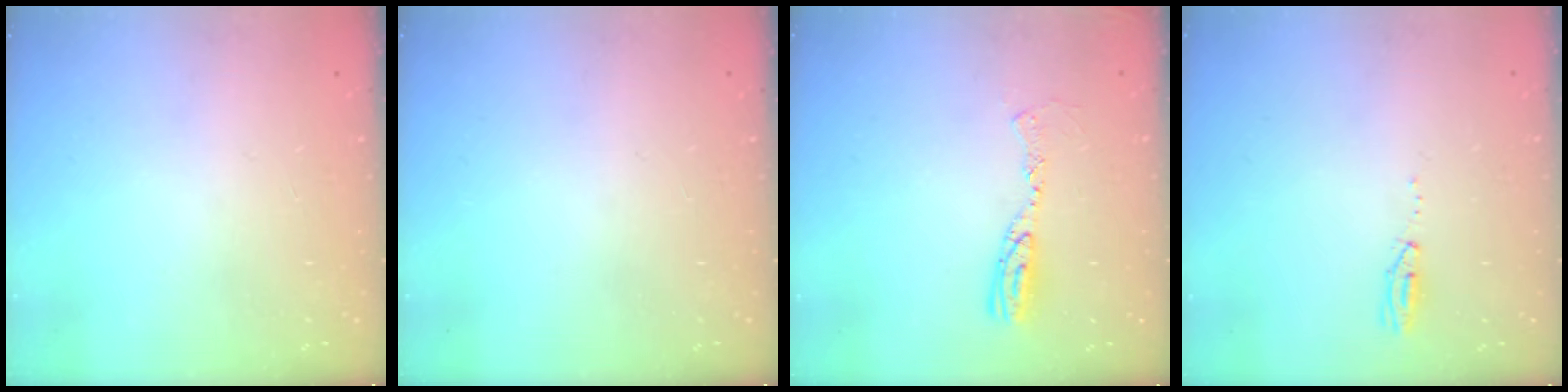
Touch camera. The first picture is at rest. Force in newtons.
{"total": 0.0}
{"total": 9.5, "press": 9.5, "slide": 0.9}
{"total": 3.5, "press": 2.9, "slide": 2.0}